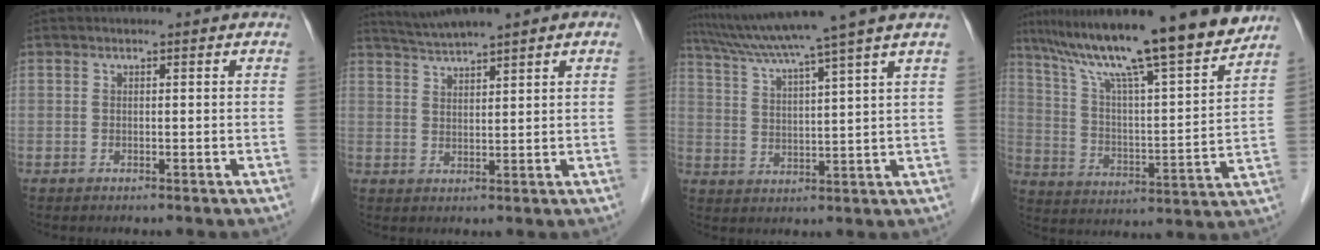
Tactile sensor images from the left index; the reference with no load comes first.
{"total": 5.6, "force": [4.7, 0.0, 3.1], "torque": [-0.063, 0.029, 0.087]}
{"total": 13.1, "force": [10.6, -2.4, 7.4], "torque": [-0.127, 0.004, 0.163]}
{"total": 18.5, "force": [15.0, -0.4, 10.8], "torque": [-0.176, 0.016, 0.235]}